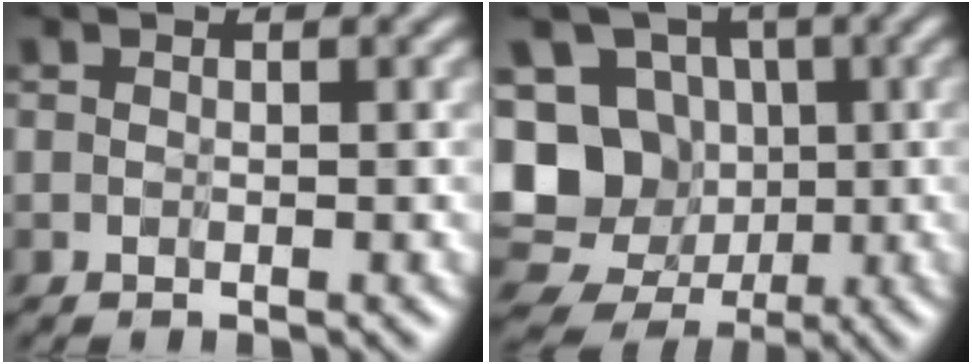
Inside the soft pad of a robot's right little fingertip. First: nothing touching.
{"total": 9.6, "force": [-1.2, 8.8, 3.8], "torque": [-0.108, 0.025, -0.019]}